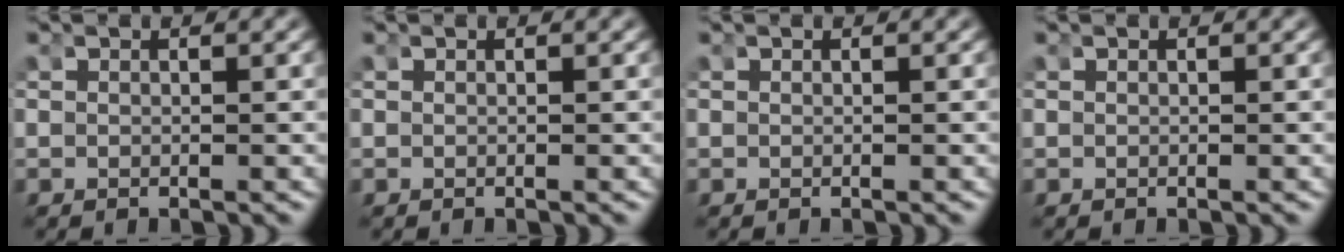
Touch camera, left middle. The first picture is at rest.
{"total": 0.0}
{"total": 0.0}
{"total": 0.0}